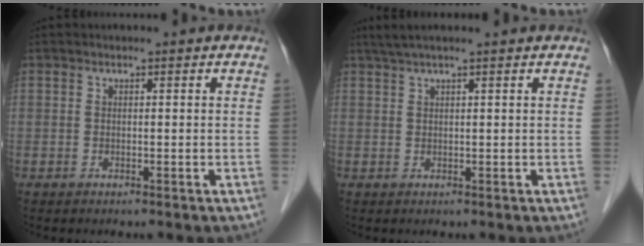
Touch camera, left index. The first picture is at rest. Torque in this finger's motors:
{"motor_torque": [0.41, -0.31, 0.03, 0.00]}